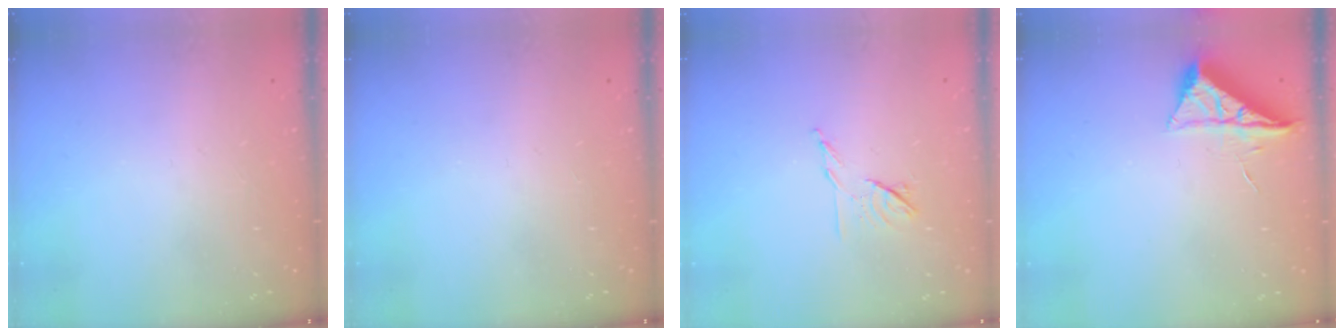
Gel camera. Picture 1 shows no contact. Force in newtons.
{"total": 0.0}
{"total": 7.1, "press": 7.0, "slide": 1.2}
{"total": 6.1, "press": 6.1, "slide": 0.7}